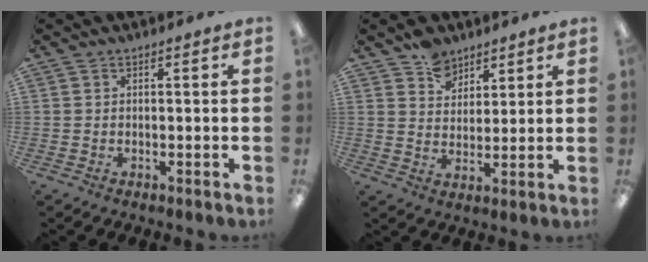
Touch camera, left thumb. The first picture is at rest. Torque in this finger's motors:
{"motor_torque": [0.57, 0.11, 0.53, -0.32, 0.00]}